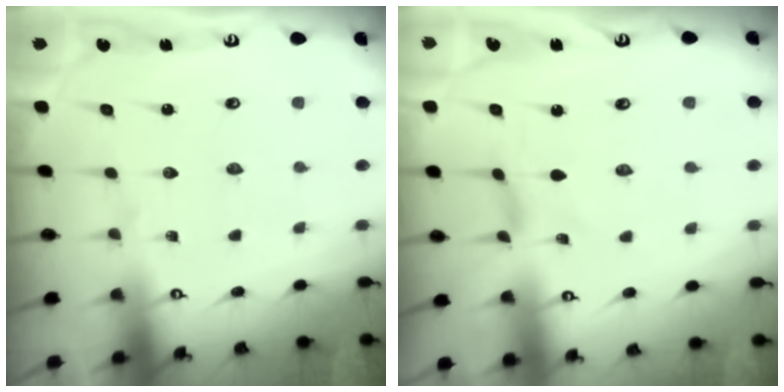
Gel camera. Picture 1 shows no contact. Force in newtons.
{"total": 0.8, "press": 0.8, "slide": 0.2}